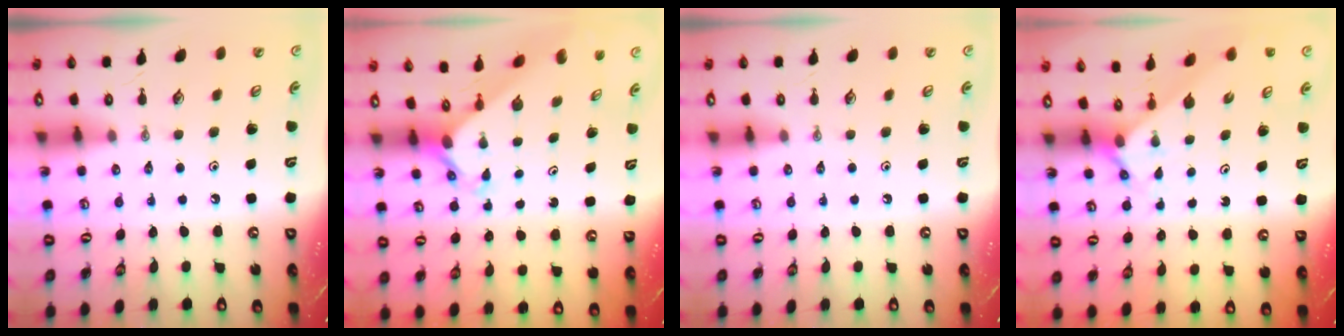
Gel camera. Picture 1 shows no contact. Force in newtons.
{"total": 2.3, "press": 2.3, "slide": 0.1}
{"total": 0.0}
{"total": 2.3, "press": 2.3, "slide": 0.2}